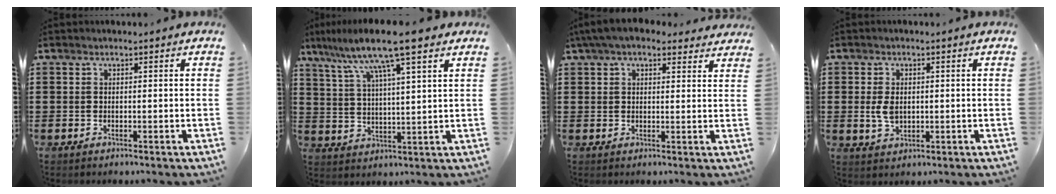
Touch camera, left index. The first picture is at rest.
{"total": 10.6, "force": [7.6, 0.6, 7.3], "torque": [-0.162, -0.020, 0.128]}
{"total": 5.2, "force": [4.3, 1.5, 2.6], "torque": [-0.063, -0.004, 0.078]}
{"total": 3.4, "force": [0.1, 2.2, 2.6], "torque": [-0.068, 0.000, -0.003]}